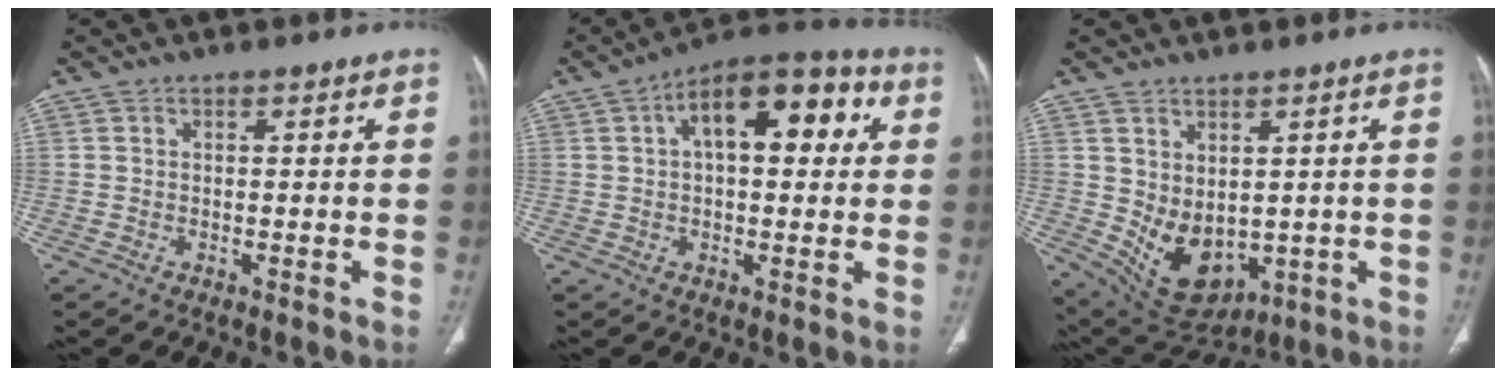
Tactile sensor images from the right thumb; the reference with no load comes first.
{"total": 14.8, "force": [4.0, 7.3, 12.2], "torque": [-0.151, 0.031, 0.052]}
{"total": 10.3, "force": [-0.5, 7.2, 7.4], "torque": [-0.101, -0.006, 0.031]}